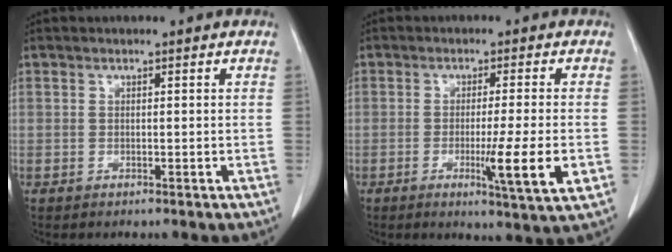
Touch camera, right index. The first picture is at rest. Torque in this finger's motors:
{"motor_torque": [1.32, -0.25, 0.69, 0.14]}